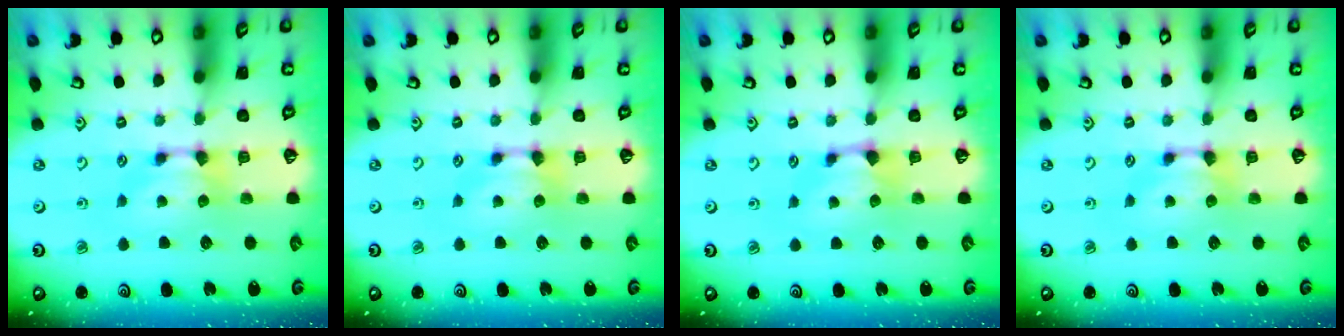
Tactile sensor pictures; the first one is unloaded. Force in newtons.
{"total": 0.0}
{"total": 1.0, "press": 0.7, "slide": 0.6}
{"total": 0.0}